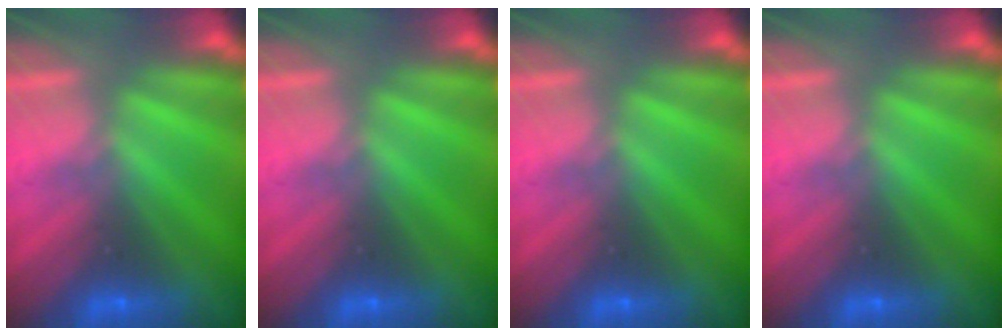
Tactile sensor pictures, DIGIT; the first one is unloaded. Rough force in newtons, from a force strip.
{"total": 0.0}
{"total": 0.0}
{"total": 0.0}